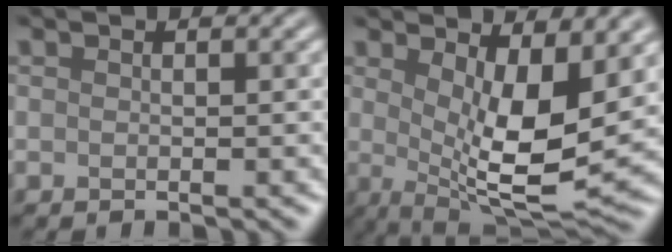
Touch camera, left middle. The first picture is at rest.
{"total": 8.8, "force": [1.6, 3.2, 8.0], "torque": [-0.136, -0.019, 0.031]}